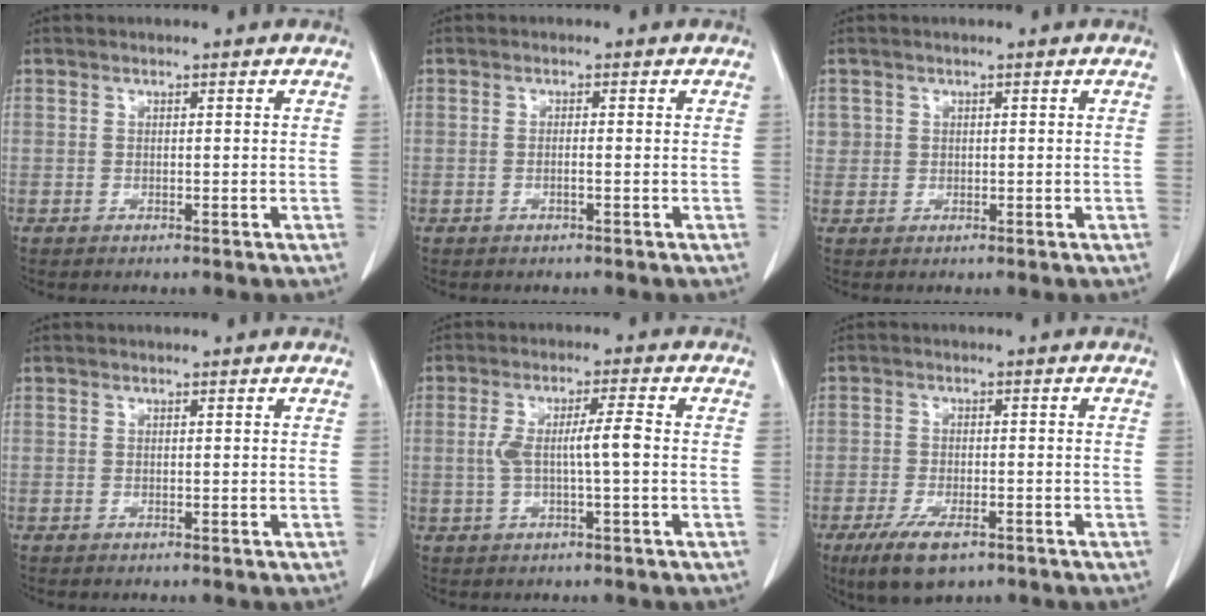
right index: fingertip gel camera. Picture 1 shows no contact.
{"total": 0.7, "force": [-0.2, 0.0, 0.7], "torque": [-0.010, 0.002, -0.001]}
{"total": 1.6, "force": [0.6, 1.5, 0.1], "torque": [0.018, 0.004, 0.009]}
{"total": 0.0}
{"total": 5.3, "force": [-0.1, 0.2, 5.3], "torque": [-0.101, 0.011, 0.003]}
{"total": 6.8, "force": [-4.4, 2.4, 4.7], "torque": [-0.089, -0.011, -0.069]}